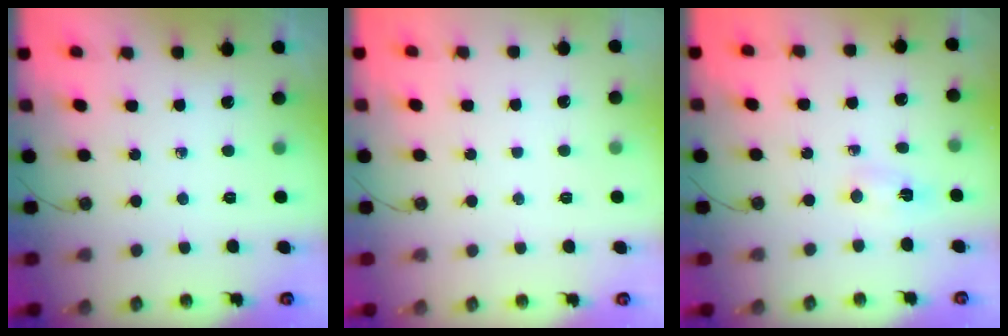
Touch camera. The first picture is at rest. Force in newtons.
{"total": 1.3, "press": 1.3, "slide": 0.1}
{"total": 4.9, "press": 1.9, "slide": 4.6}